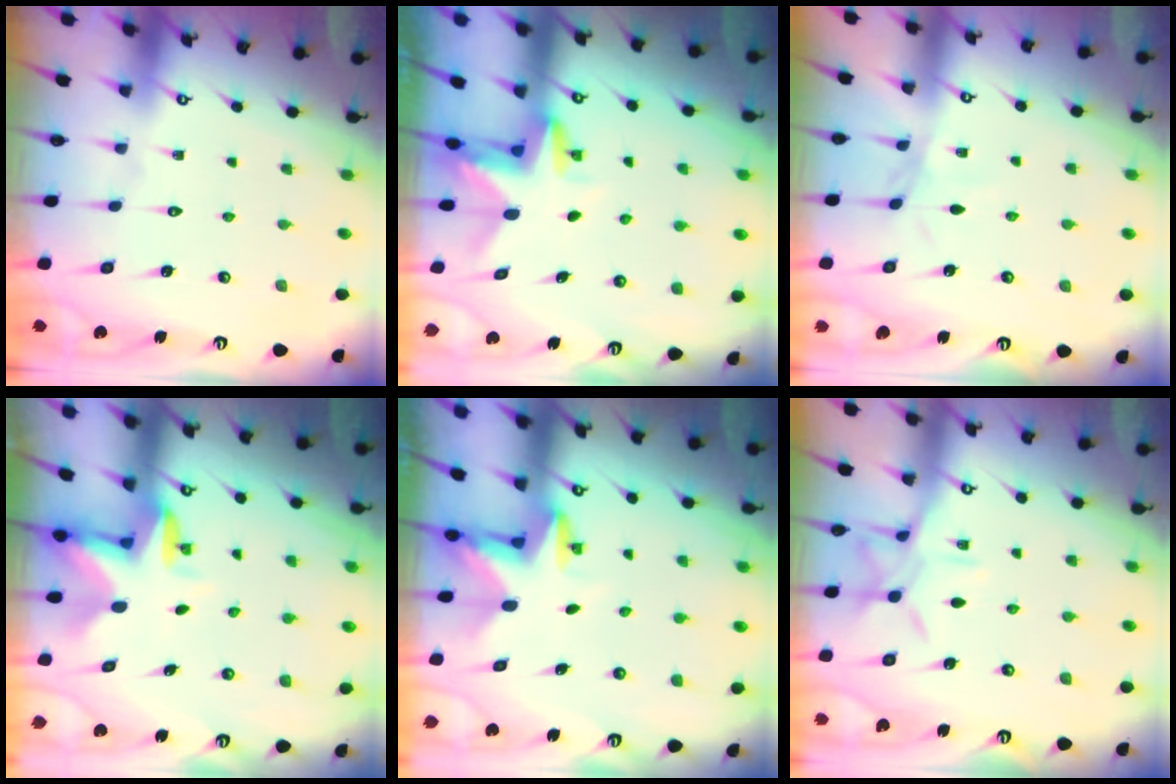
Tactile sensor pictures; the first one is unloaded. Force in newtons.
{"total": 2.9, "press": 2.9, "slide": 0.2}
{"total": 1.7, "press": 1.7, "slide": 0.5}
{"total": 3.1, "press": 3.0, "slide": 0.5}
{"total": 2.9, "press": 2.9, "slide": 0.1}
{"total": 8.1, "press": 8.1, "slide": 0.2}